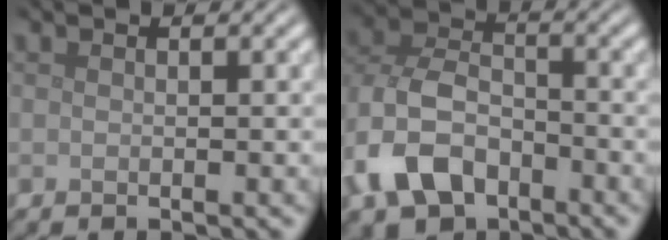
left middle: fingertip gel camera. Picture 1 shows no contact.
{"total": 7.3, "force": [-3.2, 5.0, 4.2], "torque": [-0.097, -0.004, -0.068]}